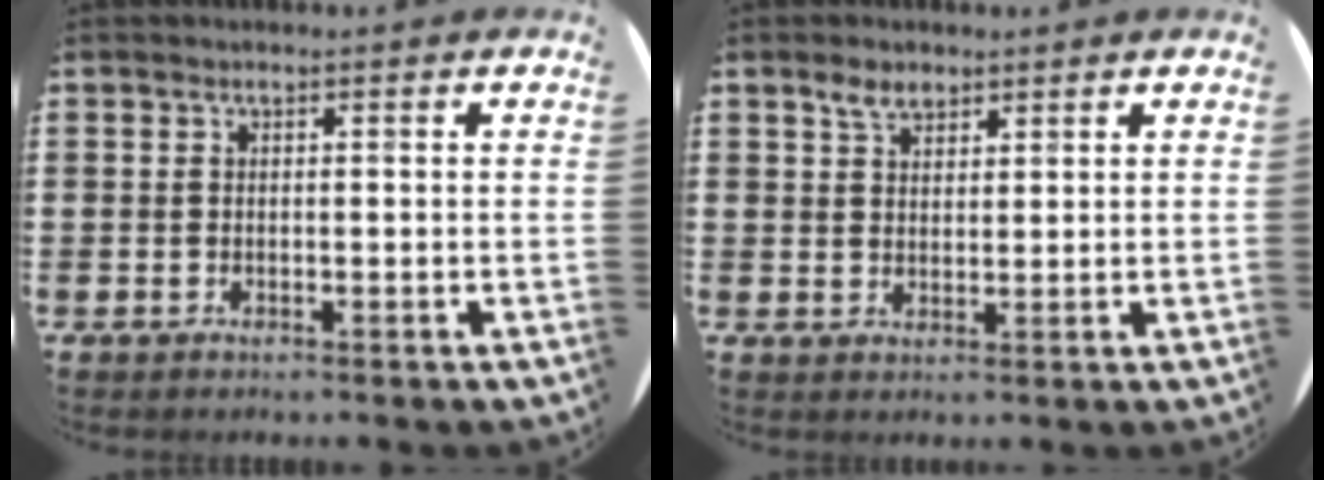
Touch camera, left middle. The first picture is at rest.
{"total": 2.9, "force": [2.2, 1.6, 1.0], "torque": [-0.007, -0.003, 0.038]}